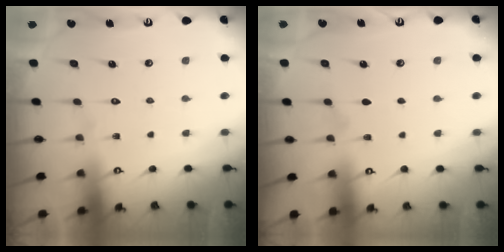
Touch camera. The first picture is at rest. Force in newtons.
{"total": 2.7, "press": 2.3, "slide": 1.6}